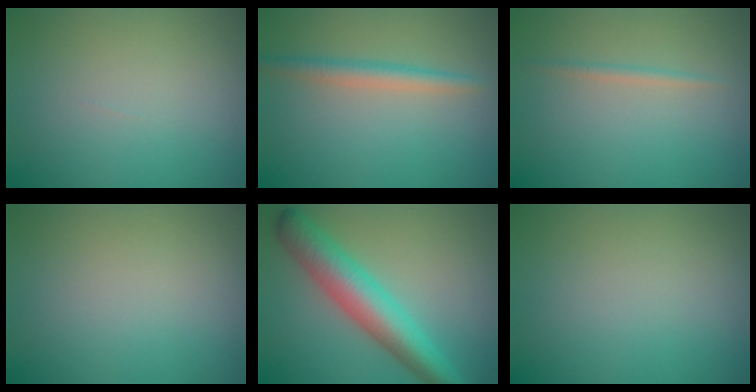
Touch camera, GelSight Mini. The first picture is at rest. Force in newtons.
{"total": 2.3, "press": 2.3, "slide": 0.1}
{"total": 0.9, "press": 0.9, "slide": 0.0}
{"total": 0.0}
{"total": 6.6, "press": 6.6, "slide": 0.1}
{"total": 0.0}